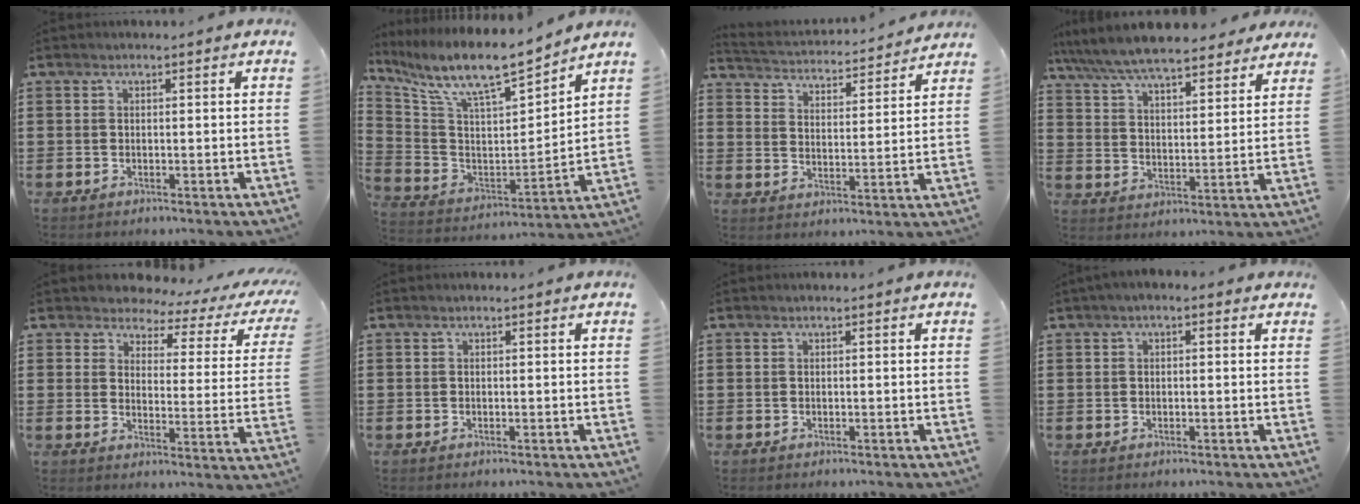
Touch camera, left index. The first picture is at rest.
{"total": 10.3, "force": [8.6, 1.7, 5.3], "torque": [-0.134, -0.060, 0.143]}
{"total": 3.1, "force": [3.1, -0.1, -0.2], "torque": [-0.020, -0.032, 0.047]}
{"total": 8.1, "force": [7.5, 1.0, 3.0], "torque": [-0.090, -0.035, 0.134]}
{"total": 3.5, "force": [3.0, 1.6, 1.1], "torque": [-0.037, -0.021, 0.043]}
{"total": 0.0}
{"total": 0.0}
{"total": 1.2, "force": [-0.2, 0.7, 0.9], "torque": [-0.018, 0.004, -0.006]}